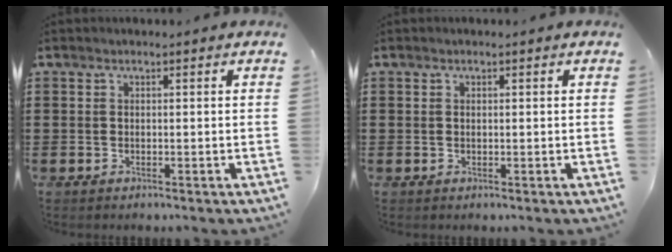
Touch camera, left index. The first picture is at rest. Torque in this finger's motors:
{"motor_torque": [-0.62, 0.83, 0.02, 0.00]}